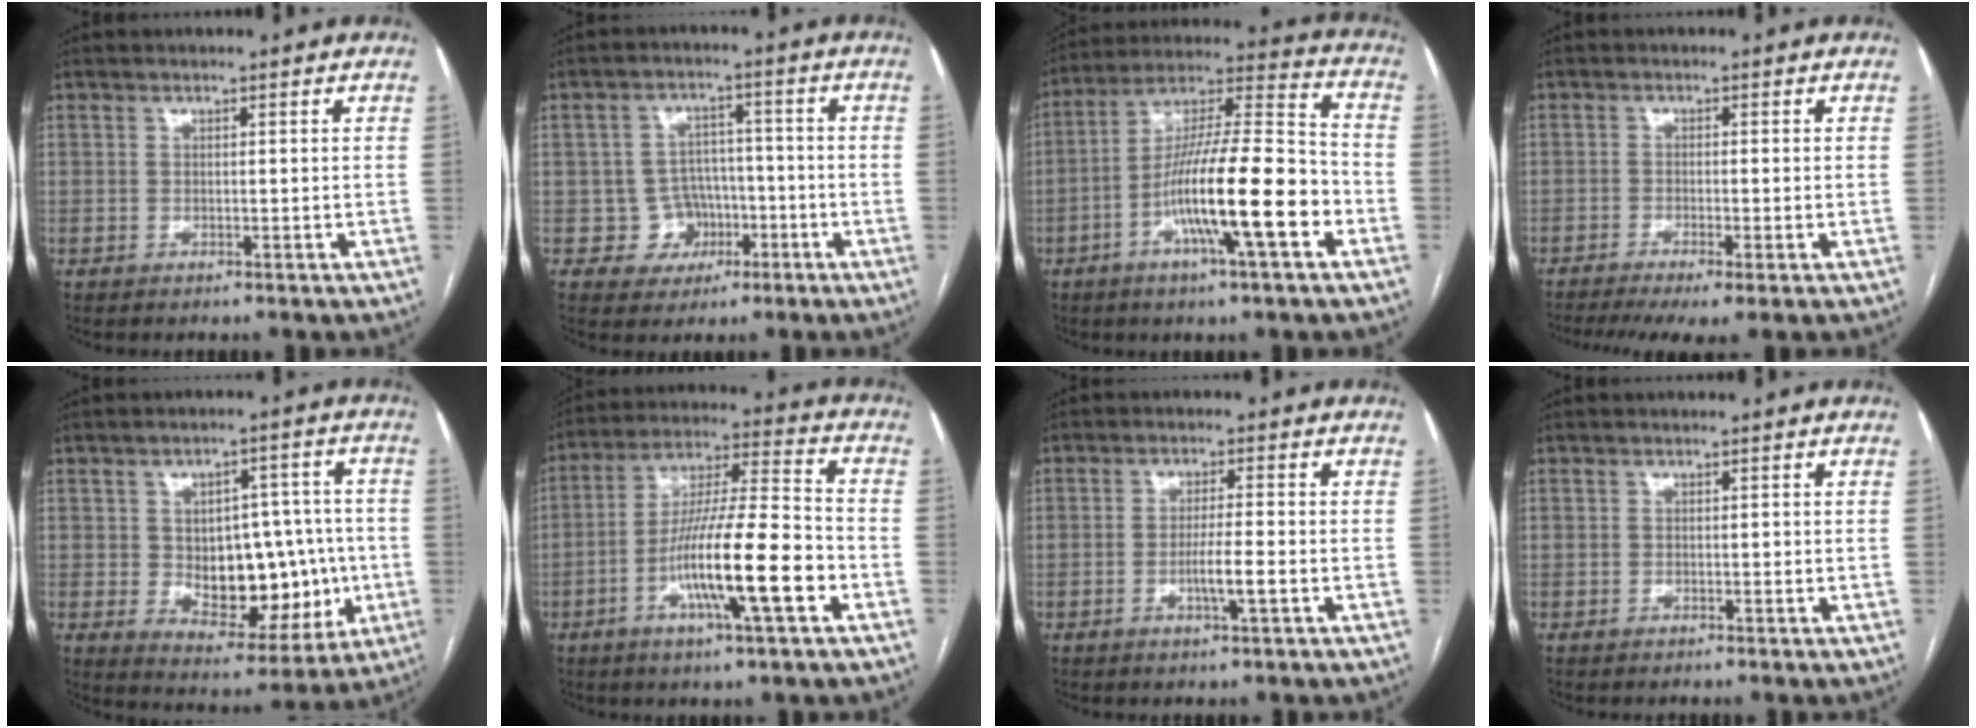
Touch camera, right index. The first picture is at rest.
{"total": 5.9, "force": [-2.1, 5.4, 0.7], "torque": [0.002, 0.017, -0.024]}
{"total": 17.8, "force": [-6.2, 1.6, 16.6], "torque": [-0.294, 0.001, -0.106]}
{"total": 7.4, "force": [-5.1, 0.8, 5.3], "torque": [-0.088, -0.012, -0.085]}
{"total": 14.7, "force": [-1.3, 8.2, 12.1], "torque": [-0.163, 0.022, 0.005]}
{"total": 15.9, "force": [-5.6, 1.2, 14.9], "torque": [-0.267, -0.004, -0.098]}
{"total": 4.2, "force": [-1.4, 0.0, 4.0], "torque": [-0.072, -0.004, -0.025]}
{"total": 0.0}